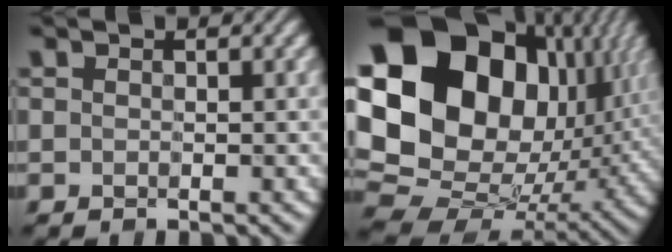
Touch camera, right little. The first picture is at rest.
{"total": 22.9, "force": [5.4, 17.7, 13.5], "torque": [-0.320, 0.031, 0.115]}